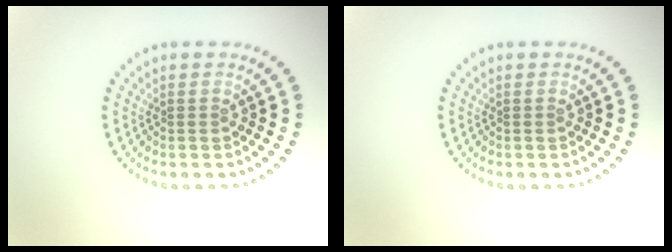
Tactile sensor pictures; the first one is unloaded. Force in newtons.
{"total": 0.0}